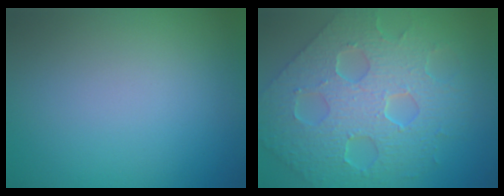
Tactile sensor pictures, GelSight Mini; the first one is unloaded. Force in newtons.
{"total": 8.7, "press": 6.4, "slide": 5.9}